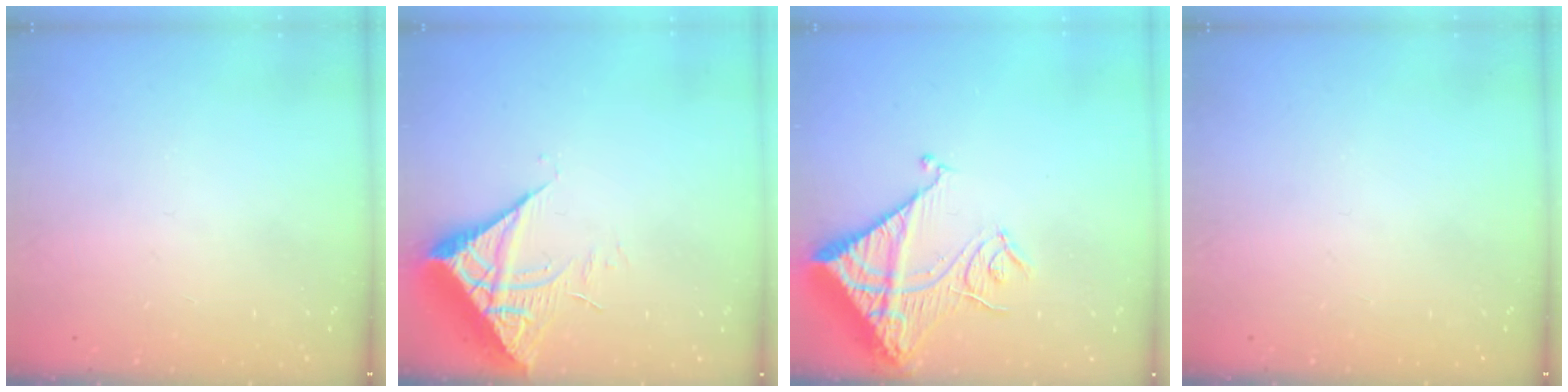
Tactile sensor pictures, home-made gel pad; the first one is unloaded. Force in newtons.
{"total": 7.2, "press": 7.2, "slide": 0.8}
{"total": 15.6, "press": 15.4, "slide": 1.8}
{"total": 0.0}